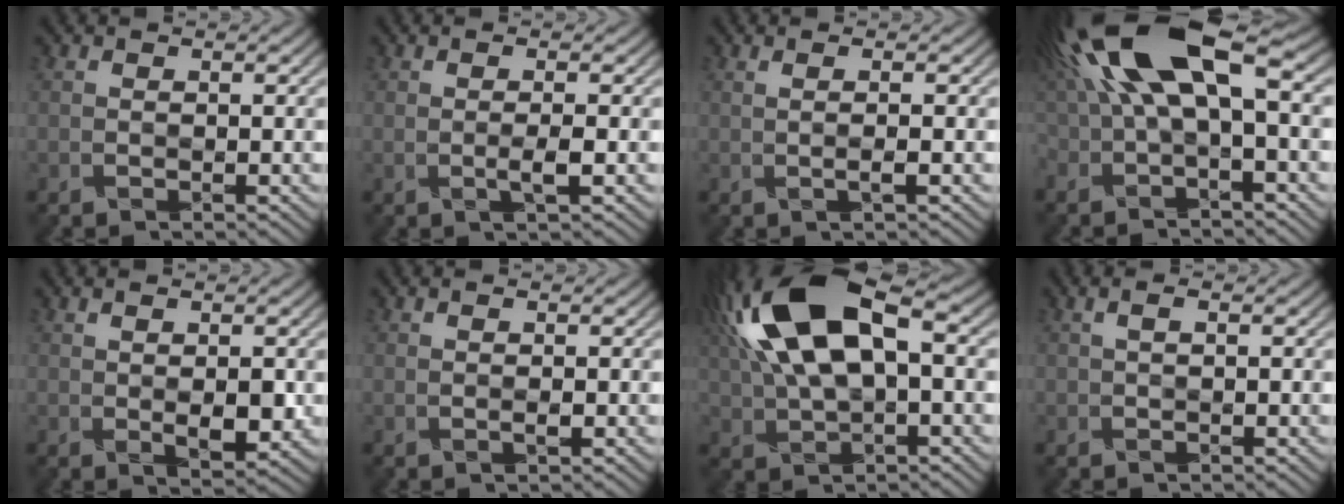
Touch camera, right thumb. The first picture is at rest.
{"total": 1.7, "force": [-0.2, 0.1, 1.6], "torque": [-0.032, 0.002, -0.007]}
{"total": 1.4, "force": [0.1, 0.1, 1.4], "torque": [-0.029, 0.002, -0.002]}
{"total": 13.6, "force": [3.0, 4.5, 12.5], "torque": [-0.268, 0.013, 0.061]}
{"total": 3.1, "force": [0.4, 0.9, 3.0], "torque": [-0.057, -0.004, 0.016]}
{"total": 0.7, "force": [0.1, 0.0, 0.7], "torque": [-0.016, 0.003, 0.000]}
{"total": 15.3, "force": [4.3, 7.0, 12.9], "torque": [-0.300, 0.022, 0.078]}
{"total": 0.9, "force": [0.3, 0.2, 0.8], "torque": [-0.014, 0.007, 0.007]}